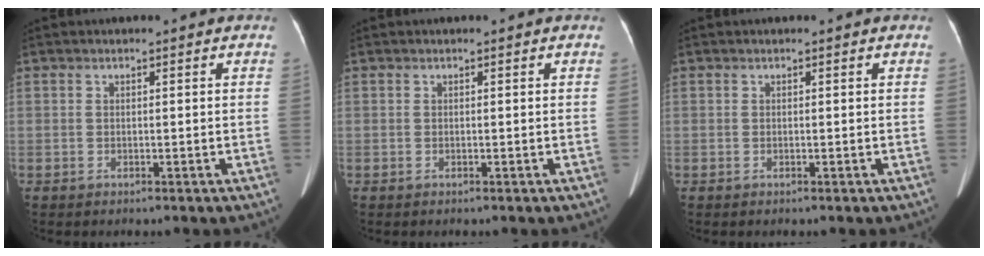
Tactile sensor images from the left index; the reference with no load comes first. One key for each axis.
{"total": 0.0}
{"total": 0.0}